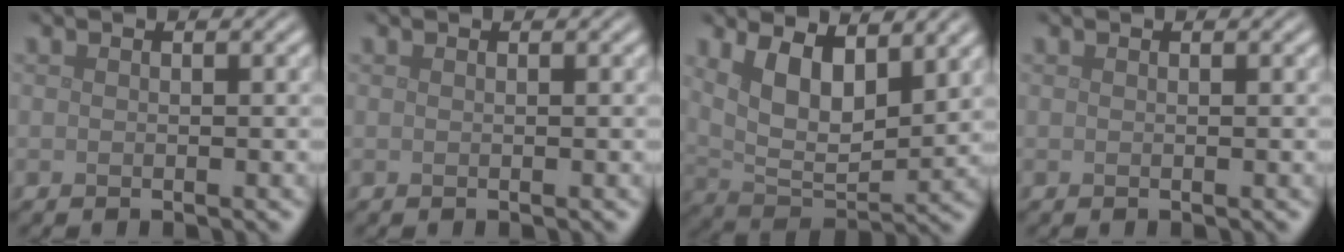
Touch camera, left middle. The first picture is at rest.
{"total": 0.0}
{"total": 7.6, "force": [3.3, 3.6, 5.8], "torque": [-0.113, -0.006, 0.057]}
{"total": 0.0}